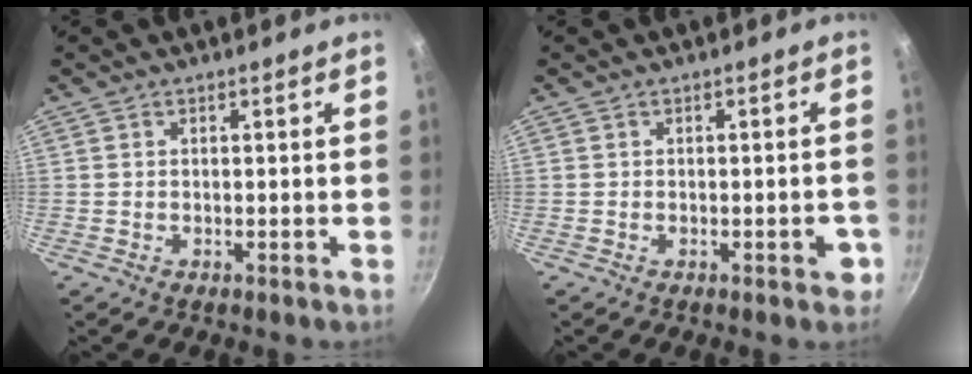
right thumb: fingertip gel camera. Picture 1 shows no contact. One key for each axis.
{"total": 3.0, "fx": -1.2, "fy": 1.3, "fz": 2.5, "tx": -0.015, "ty": 0.007, "tz": -0.017}